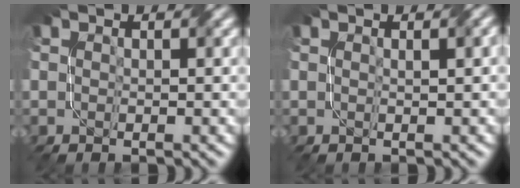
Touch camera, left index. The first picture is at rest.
{"total": 1.6, "force": [0.5, 0.5, 1.4], "torque": [-0.015, 0.006, 0.003]}